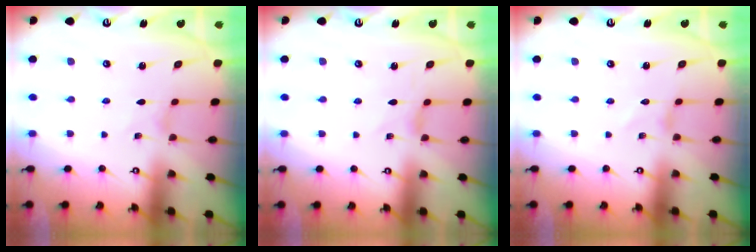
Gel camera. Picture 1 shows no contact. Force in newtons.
{"total": 1.3, "press": 1.3, "slide": 0.3}
{"total": 0.0}